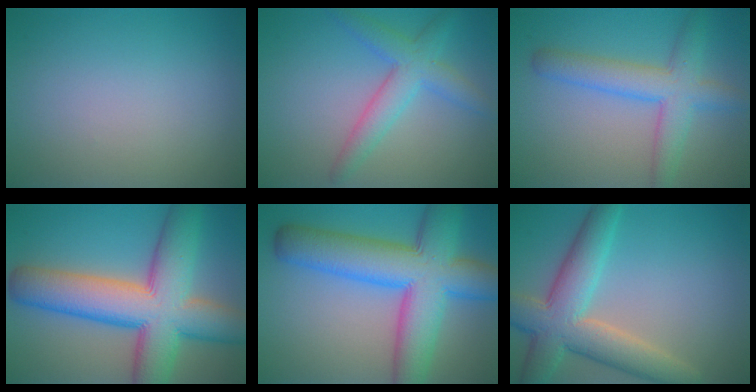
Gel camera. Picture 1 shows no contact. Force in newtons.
{"total": 4.0, "press": 4.0, "slide": 0.0}
{"total": 5.0, "press": 5.0, "slide": 0.2}
{"total": 12.6, "press": 12.6, "slide": 0.6}
{"total": 11.5, "press": 11.5, "slide": 0.3}
{"total": 7.5, "press": 7.5, "slide": 0.6}